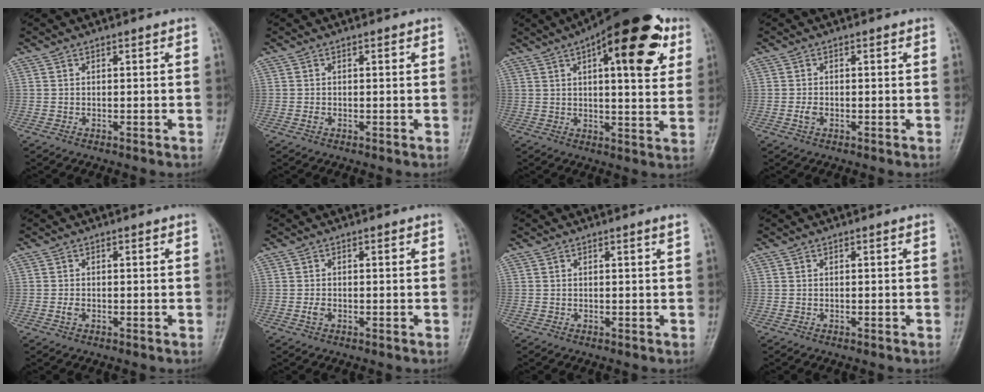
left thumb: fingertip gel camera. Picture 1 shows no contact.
{"total": 0.8, "force": [0.0, 0.5, 0.6], "torque": [-0.006, 0.000, -0.001]}
{"total": 20.8, "force": [8.8, 7.6, 17.2], "torque": [-0.216, -0.007, 0.117]}
{"total": 1.6, "force": [-0.4, 1.0, 1.2], "torque": [-0.020, -0.001, -0.009]}
{"total": 1.3, "force": [-0.2, 0.8, 1.0], "torque": [-0.015, -0.001, -0.006]}
{"total": 1.5, "force": [-0.3, 1.0, 1.1], "torque": [-0.017, -0.001, -0.007]}
{"total": 0.8, "force": [0.4, -0.2, 0.6], "torque": [-0.018, -0.006, 0.009]}
{"total": 0.0}